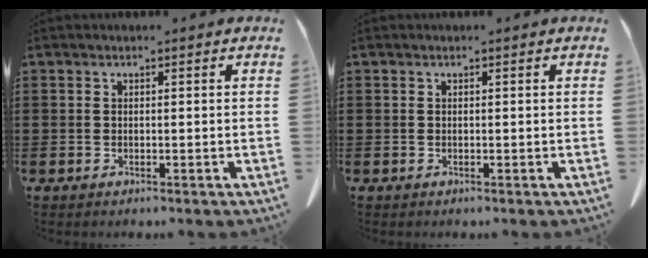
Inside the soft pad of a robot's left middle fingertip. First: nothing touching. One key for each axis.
{"total": 0.0}